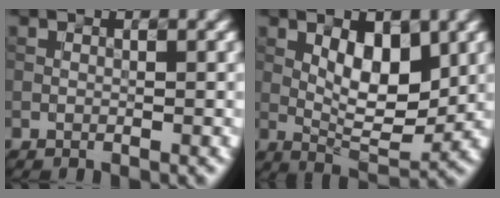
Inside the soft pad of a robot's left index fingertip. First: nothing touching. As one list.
[{"total": 5.5, "force": [1.4, 2.2, 4.8], "torque": [-0.073, -0.004, 0.025]}]